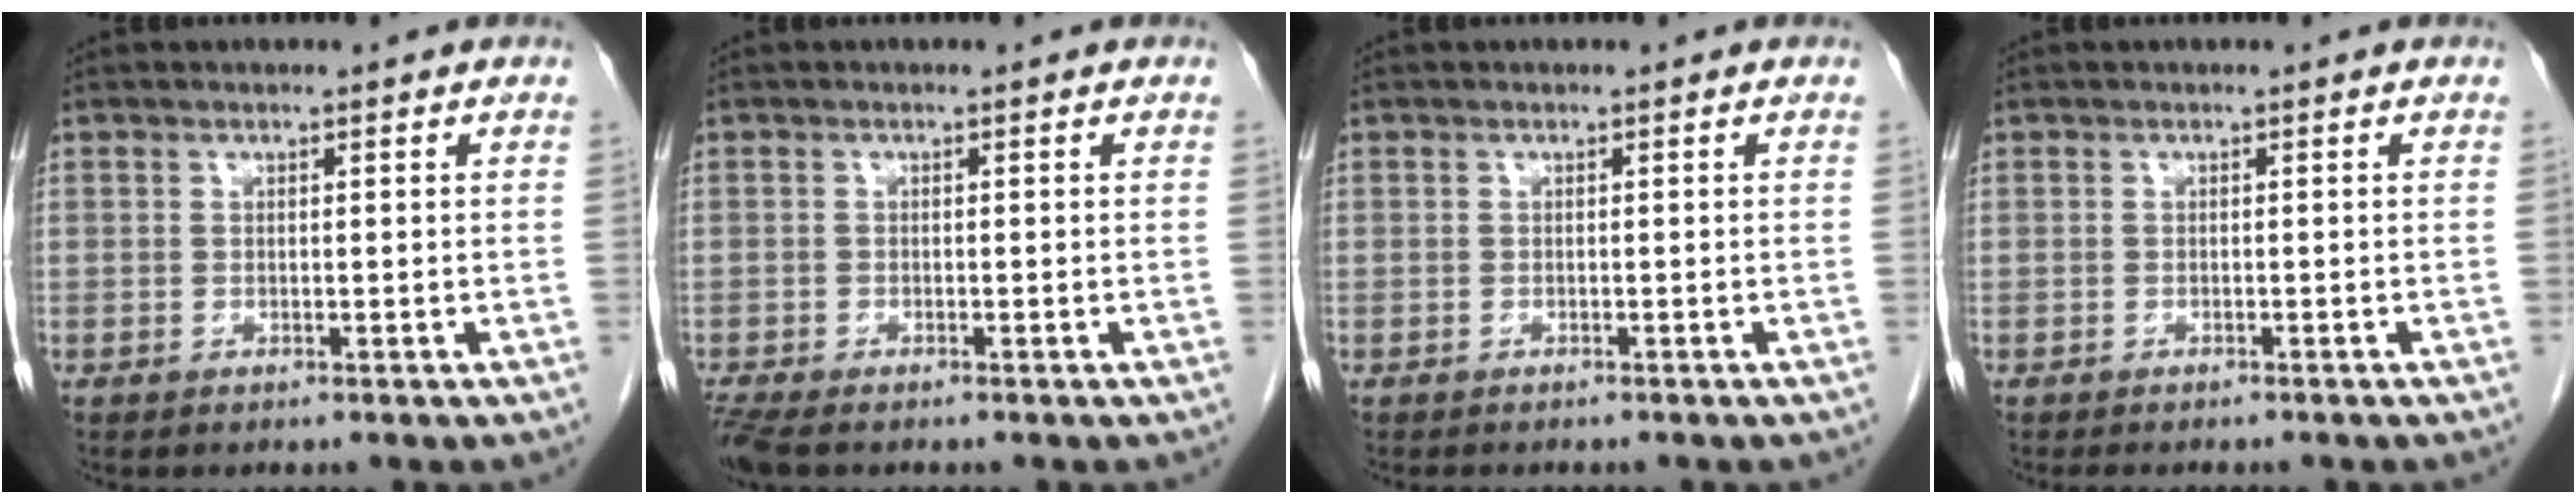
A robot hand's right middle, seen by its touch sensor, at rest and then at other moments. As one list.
[{"total": 3.8, "force": [-3.0, 1.0, 2.0], "torque": [-0.045, -0.013, -0.055]}, {"total": 2.6, "force": [-2.2, 0.7, 1.0], "torque": [-0.015, -0.004, -0.022]}, {"total": 4.0, "force": [-3.5, 1.1, 1.8], "torque": [-0.020, -0.005, -0.039]}]